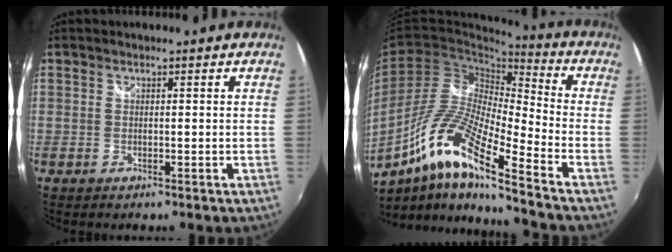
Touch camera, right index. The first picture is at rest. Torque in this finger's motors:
{"motor_torque": [1.05, -1.00, 0.69, 0.17]}